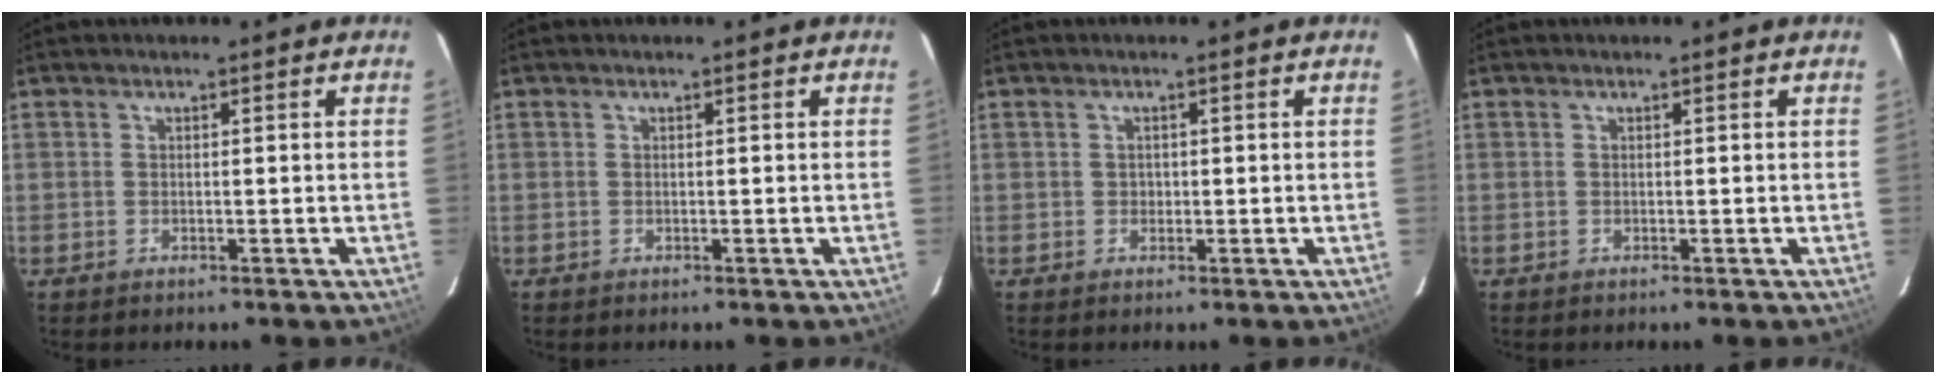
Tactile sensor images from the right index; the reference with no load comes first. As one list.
[{"total": 0.0}, {"total": 1.0, "force": [-0.1, 1.0, 0.1], "torque": [0.002, 0.002, 0.000]}, {"total": 0.0}]